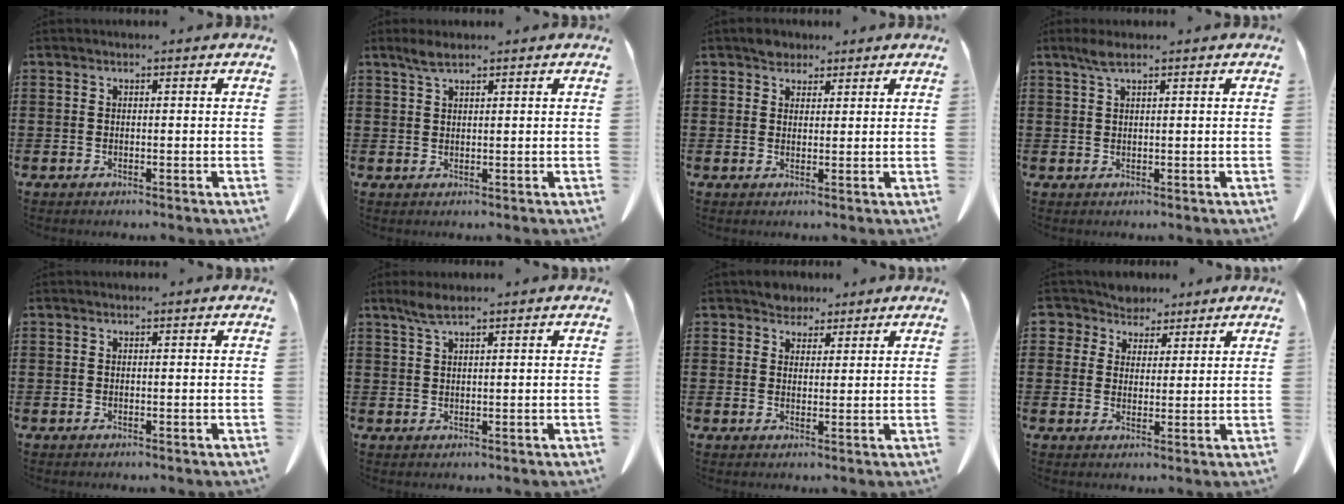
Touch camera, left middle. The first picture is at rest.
{"total": 2.2, "force": [1.6, 0.4, 1.5], "torque": [-0.033, 0.002, 0.029]}
{"total": 2.6, "force": [2.2, 1.4, 0.2], "torque": [-0.002, 0.003, 0.041]}
{"total": 2.2, "force": [1.3, 0.4, 1.7], "torque": [-0.037, 0.003, 0.023]}
{"total": 0.0}
{"total": 2.5, "force": [1.8, 0.3, 1.8], "torque": [-0.038, 0.001, 0.032]}
{"total": 3.2, "force": [2.8, 1.5, 0.1], "torque": [-0.012, 0.005, 0.056]}
{"total": 5.0, "force": [3.9, 3.0, 0.3], "torque": [-0.033, -0.006, 0.072]}